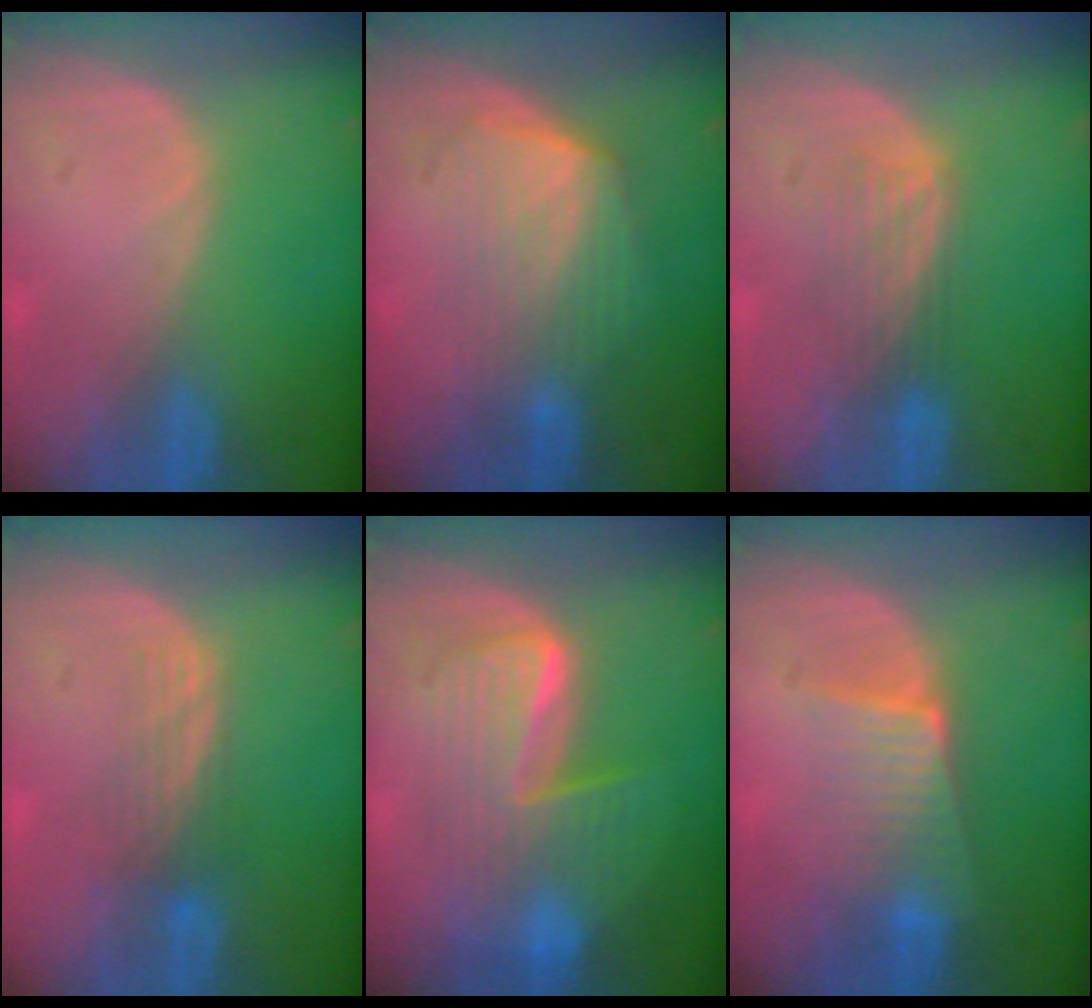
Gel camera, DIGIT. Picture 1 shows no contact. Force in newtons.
{"total": 6.8, "press": 6.4, "slide": 2.5}
{"total": 4.4, "press": 3.7, "slide": 2.4}
{"total": 3.6, "press": 2.9, "slide": 2.2}
{"total": 8.6, "press": 8.5, "slide": 0.5}
{"total": 6.4, "press": 5.7, "slide": 2.9}